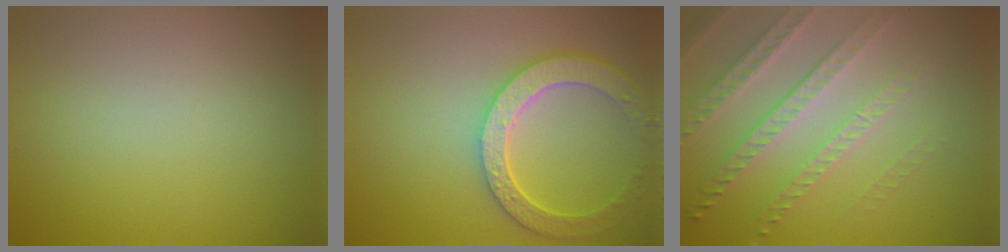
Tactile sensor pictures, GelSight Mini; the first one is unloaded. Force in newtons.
{"total": 6.0, "press": 4.8, "slide": 3.6}
{"total": 4.7, "press": 4.0, "slide": 2.5}